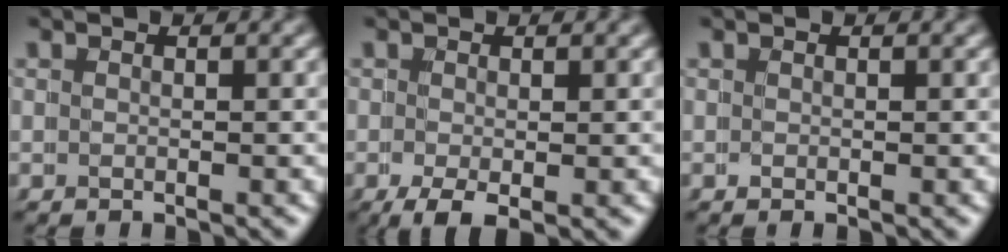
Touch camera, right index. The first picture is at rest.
{"total": 2.4, "force": [-1.4, 0.7, 1.9], "torque": [-0.034, -0.016, -0.013]}
{"total": 0.0}